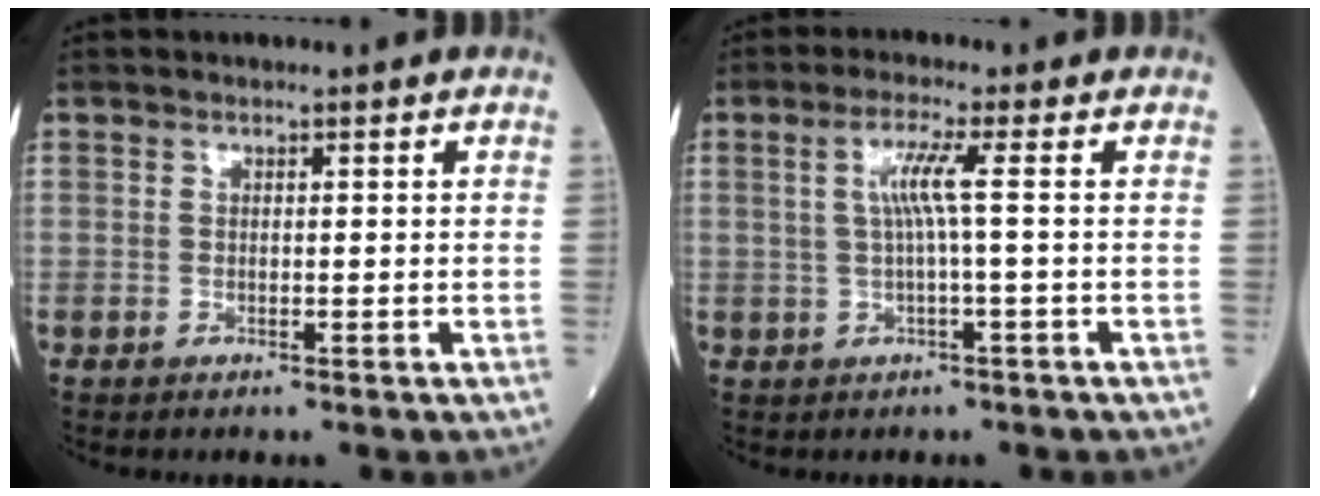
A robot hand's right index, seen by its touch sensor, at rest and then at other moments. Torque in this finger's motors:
{"motor_torque": [0.38, -0.04, 0.36, 0.10]}